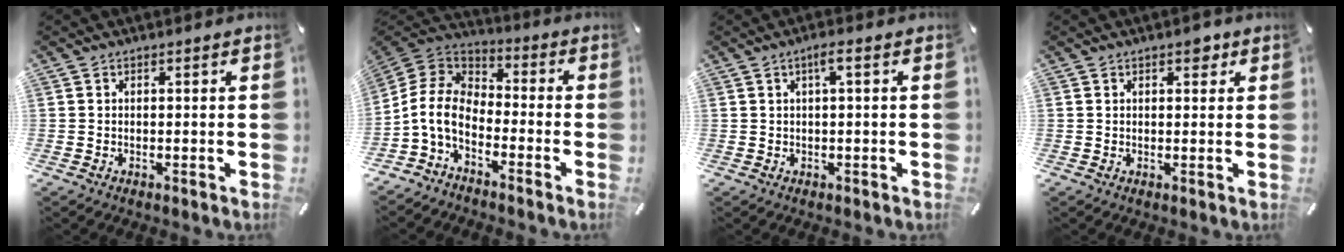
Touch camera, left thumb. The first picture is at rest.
{"total": 9.8, "force": [-5.3, 6.0, 5.7], "torque": [-0.144, 0.012, -0.108]}
{"total": 2.5, "force": [0.4, 0.3, 2.4], "torque": [-0.048, 0.002, 0.005]}
{"total": 2.6, "force": [1.4, 1.6, 1.5], "torque": [-0.008, -0.004, 0.018]}